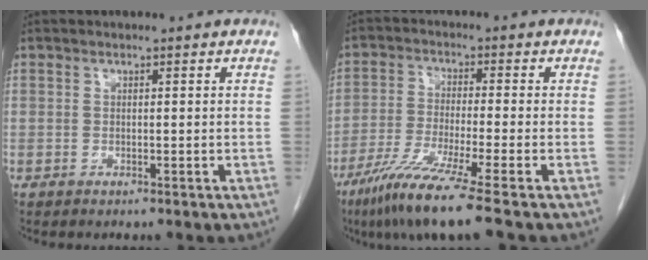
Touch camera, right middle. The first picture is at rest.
{"total": 10.0, "force": [-6.8, -1.4, 7.2], "torque": [-0.140, -0.040, -0.127]}